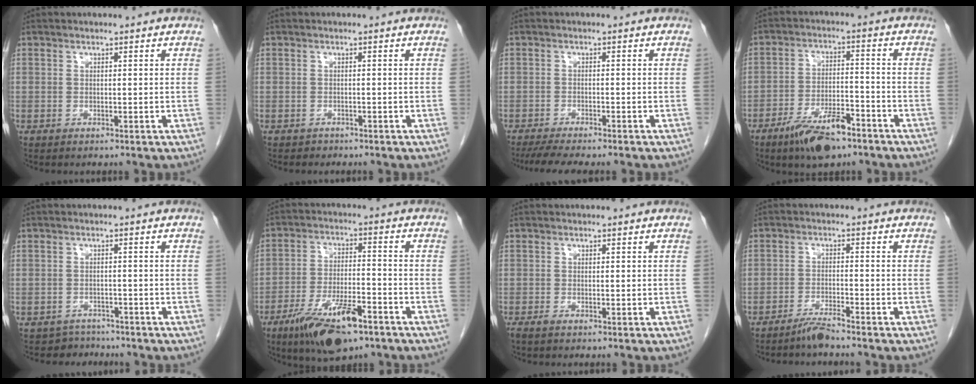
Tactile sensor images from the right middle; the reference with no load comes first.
{"total": 0.9, "force": [-0.7, 0.5, -0.1], "torque": [-0.010, 0.001, -0.013]}
{"total": 6.5, "force": [-5.5, 0.4, 3.4], "torque": [-0.049, -0.014, -0.086]}
{"total": 9.5, "force": [-6.5, 2.8, 6.2], "torque": [-0.114, -0.006, -0.113]}
{"total": 2.9, "force": [-2.5, 1.1, -1.1], "torque": [0.018, 0.002, -0.040]}
{"total": 12.5, "force": [-7.9, 3.3, 9.2], "torque": [-0.168, -0.014, -0.132]}
{"total": 0.7, "force": [-0.6, 0.0, 0.4], "torque": [-0.012, -0.002, -0.011]}
{"total": 2.9, "force": [-2.7, -0.5, 1.1], "torque": [-0.022, -0.010, -0.053]}